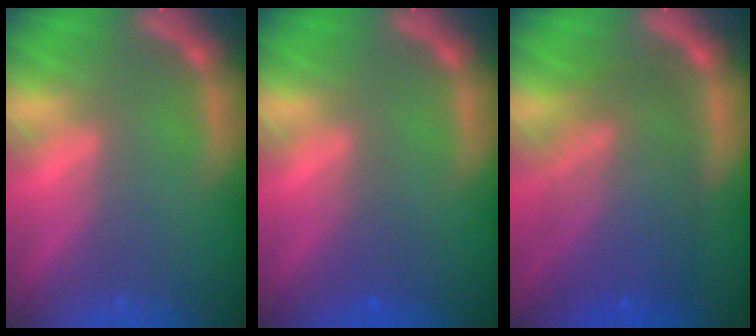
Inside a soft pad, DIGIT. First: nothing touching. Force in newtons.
{"total": 1.5}
{"total": 9.1}